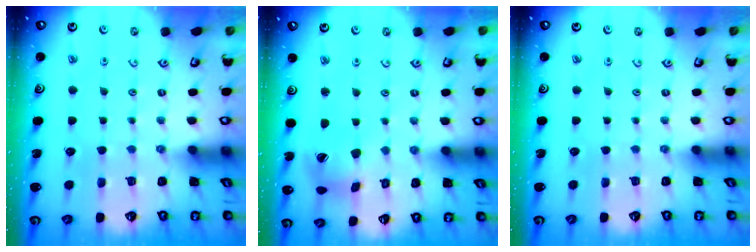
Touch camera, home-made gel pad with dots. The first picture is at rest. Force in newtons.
{"total": 8.9, "press": 8.8, "slide": 1.1}
{"total": 0.0}